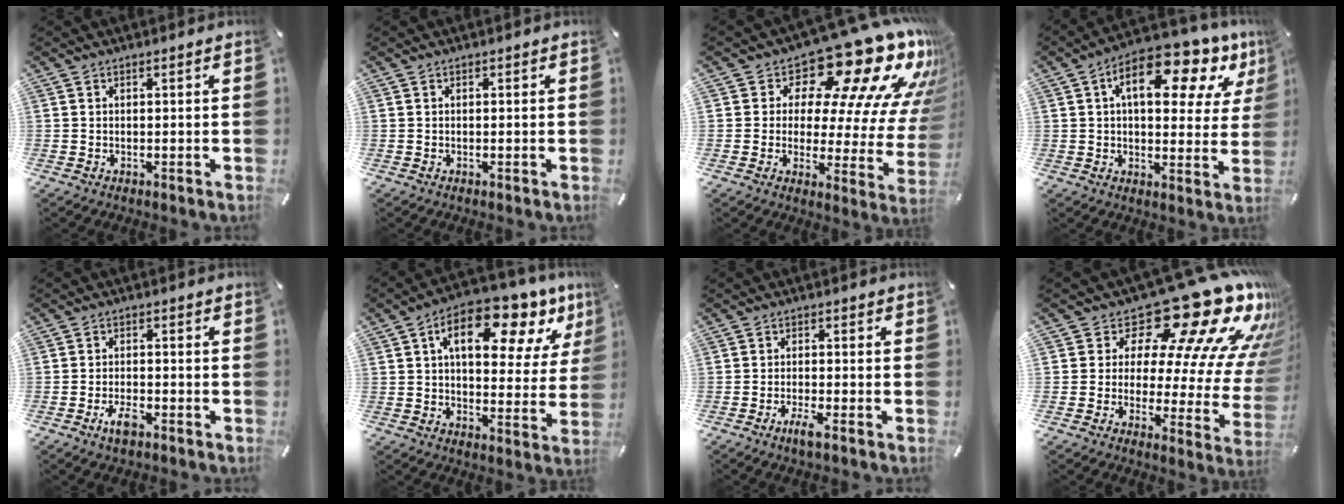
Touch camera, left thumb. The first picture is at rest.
{"total": 0.0}
{"total": 21.5, "force": [14.9, 8.7, 12.9], "torque": [-0.167, -0.127, 0.238]}
{"total": 16.4, "force": [8.0, 7.9, 12.0], "torque": [-0.171, -0.039, 0.128]}
{"total": 4.1, "force": [-2.6, 1.8, 2.7], "torque": [-0.062, 0.005, -0.050]}
{"total": 16.5, "force": [8.7, 8.5, 11.2], "torque": [-0.166, -0.041, 0.140]}
{"total": 3.5, "force": [-2.4, 0.5, 2.5], "torque": [-0.053, 0.001, -0.043]}
{"total": 23.3, "force": [16.2, 8.7, 14.3], "torque": [-0.184, -0.140, 0.266]}